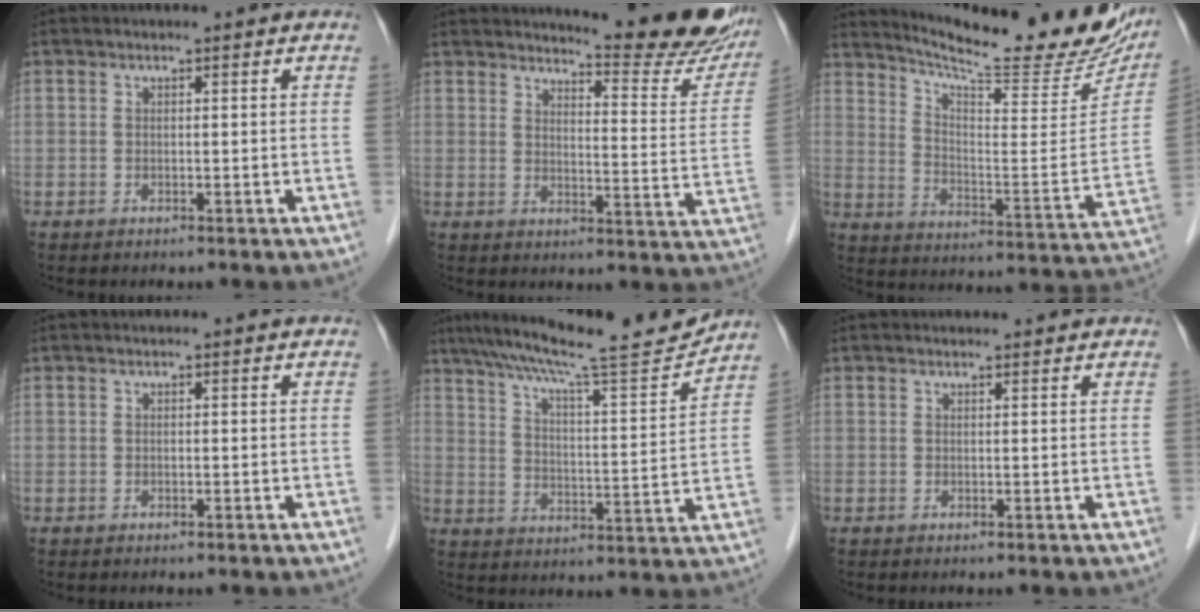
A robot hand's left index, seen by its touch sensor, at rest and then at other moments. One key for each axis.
{"total": 15.3, "fx": 14.3, "fy": 1.5, "fz": 5.3, "tx": -0.063, "ty": -0.072, "tz": 0.161}
{"total": 22.9, "fx": 20.3, "fy": 2.6, "fz": 10.2, "tx": -0.161, "ty": -0.065, "tz": 0.272}
{"total": 0.0}
{"total": 16.6, "fx": 15.1, "fy": -0.4, "fz": 6.9, "tx": -0.119, "ty": -0.013, "tz": 0.226}
{"total": 2.5, "fx": 2.5, "fy": 0.3, "fz": 0.4, "tx": -0.010, "ty": 0.018, "tz": 0.032}